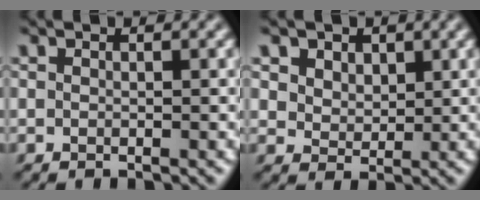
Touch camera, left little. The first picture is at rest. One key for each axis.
{"total": 4.3, "fx": 2.5, "fy": 3.1, "fz": 1.8, "tx": -0.060, "ty": -0.007, "tz": 0.048}